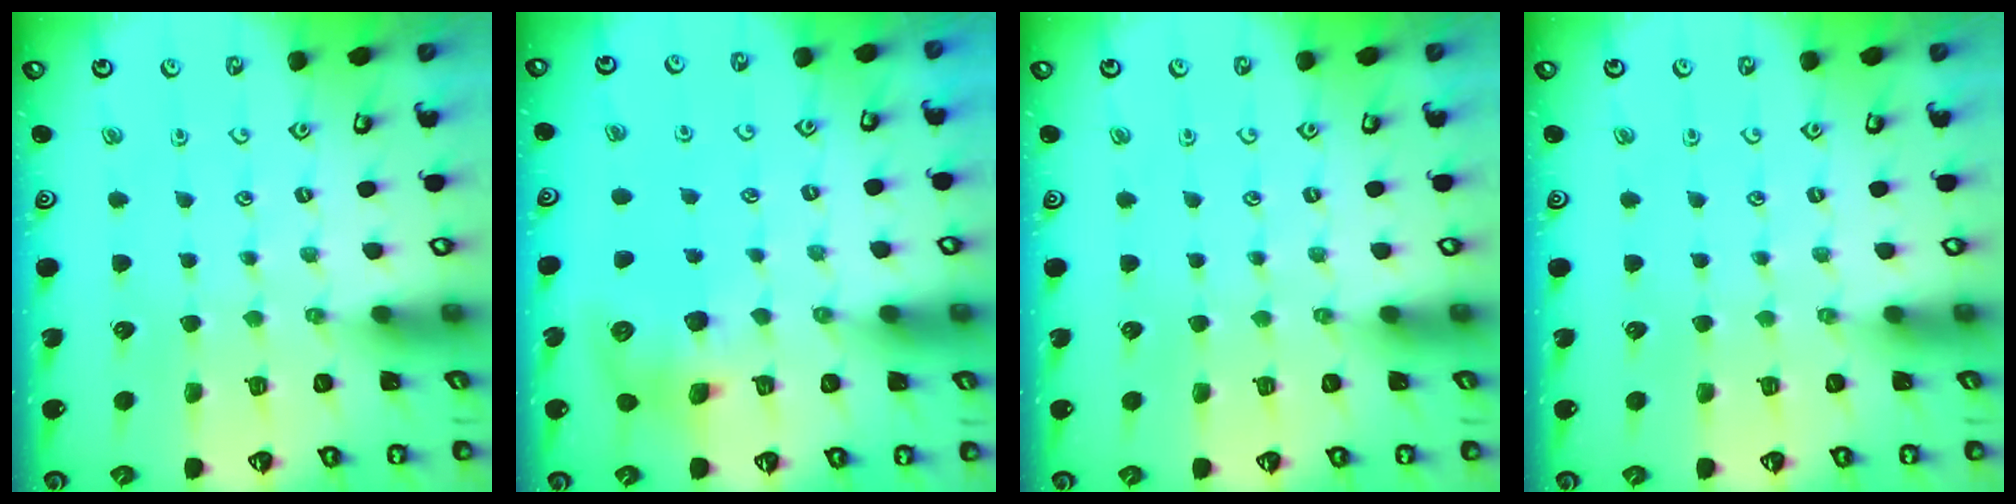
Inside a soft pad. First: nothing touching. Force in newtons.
{"total": 8.2, "press": 8.1, "slide": 1.2}
{"total": 0.0}
{"total": 0.0}